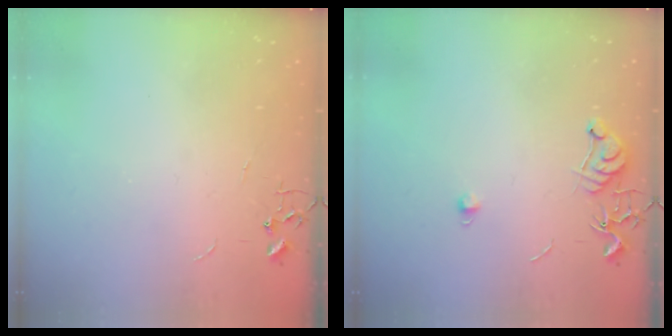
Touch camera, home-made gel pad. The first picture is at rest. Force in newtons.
{"total": 7.0, "press": 6.9, "slide": 0.7}